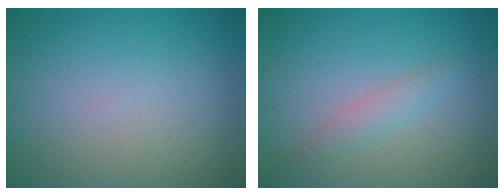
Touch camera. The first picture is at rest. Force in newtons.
{"total": 1.6, "press": 1.6, "slide": 0.1}